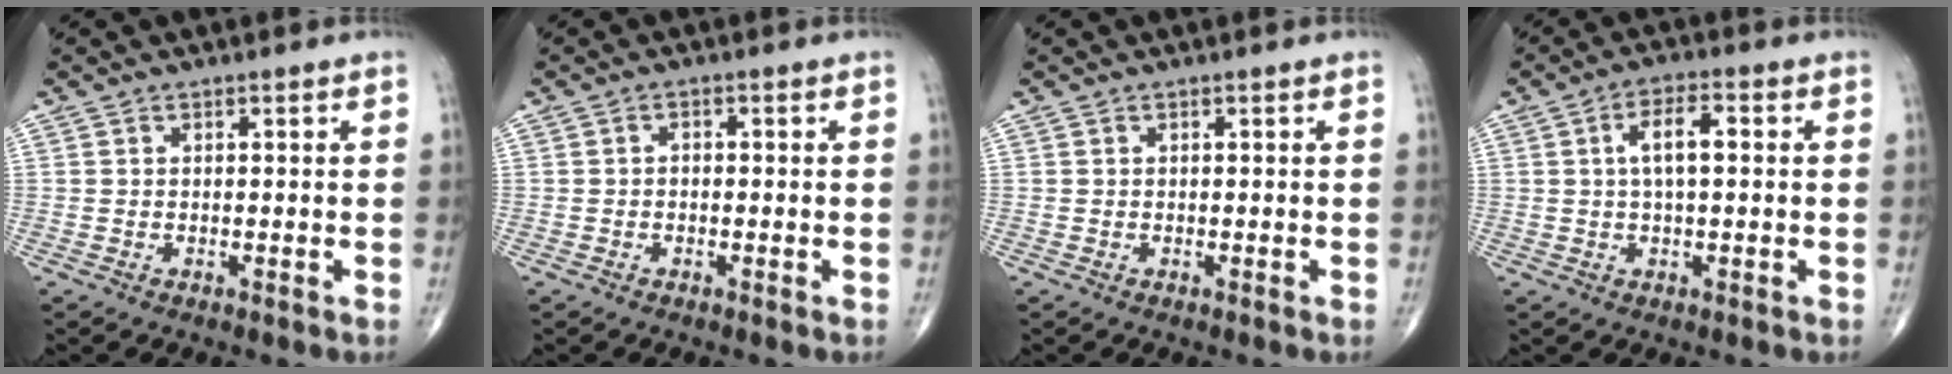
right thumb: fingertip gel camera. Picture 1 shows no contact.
{"total": 0.8, "force": [-0.3, 0.6, 0.5], "torque": [-0.001, 0.000, -0.009]}
{"total": 0.0}
{"total": 5.9, "force": [0.8, 2.3, 5.4], "torque": [-0.089, 0.008, 0.009]}